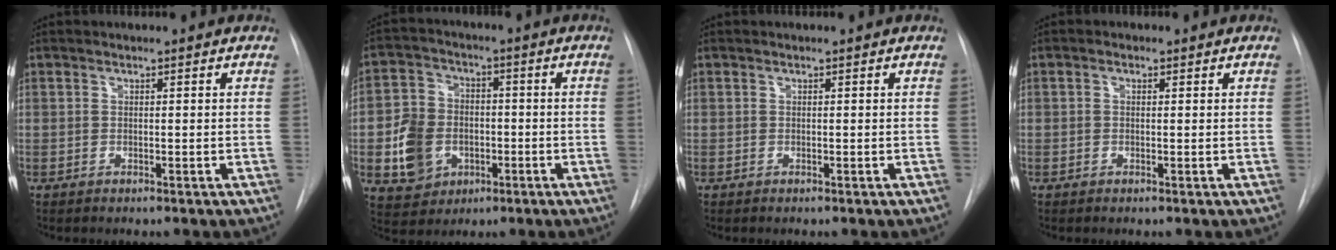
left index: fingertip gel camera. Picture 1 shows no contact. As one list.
[{"total": 9.6, "force": [-2.3, 8.2, 4.6], "torque": [-0.107, 0.018, -0.028]}, {"total": 0.0}, {"total": 0.8, "force": [0.1, 0.7, 0.3], "torque": [-0.005, 0.004, -0.002]}]